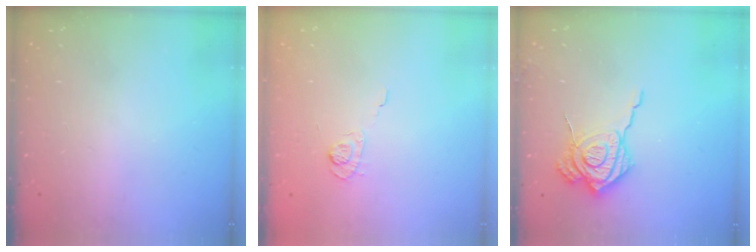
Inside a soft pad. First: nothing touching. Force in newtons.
{"total": 3.1, "press": 2.7, "slide": 1.6}
{"total": 15.0, "press": 14.8, "slide": 1.8}